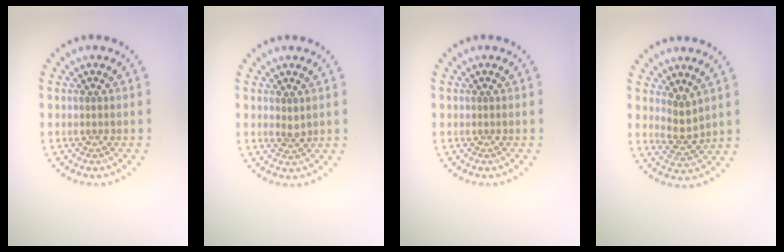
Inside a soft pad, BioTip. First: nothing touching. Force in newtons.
{"total": 0.9, "press": 0.7, "slide": 0.6}
{"total": 0.0}
{"total": 2.1, "press": 1.7, "slide": 1.3}